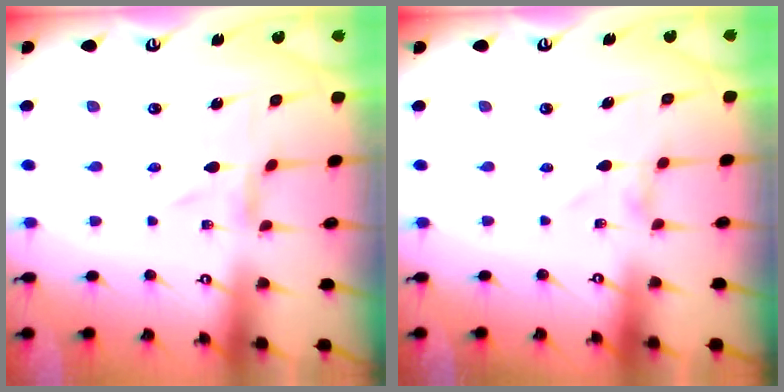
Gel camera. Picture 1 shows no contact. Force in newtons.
{"total": 0.0}